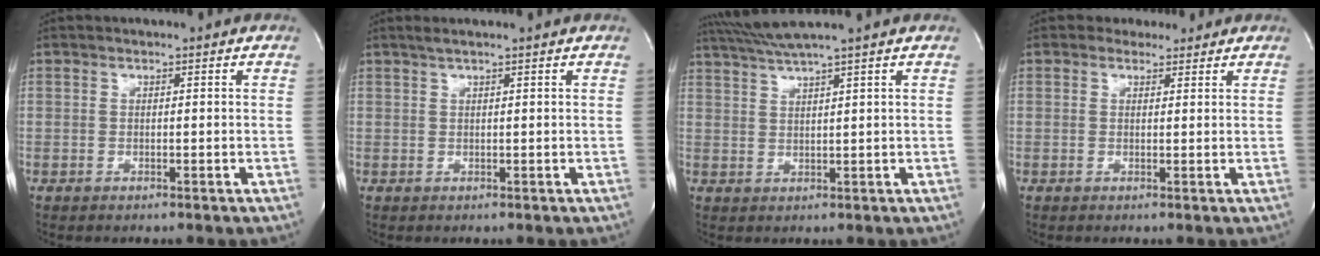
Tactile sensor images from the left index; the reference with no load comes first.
{"total": 2.8, "force": [2.3, -0.4, 1.6], "torque": [-0.024, 0.022, 0.042]}
{"total": 5.6, "force": [4.7, -1.9, 2.2], "torque": [-0.043, 0.011, 0.092]}
{"total": 2.9, "force": [2.3, 1.7, 0.1], "torque": [0.003, 0.011, 0.028]}